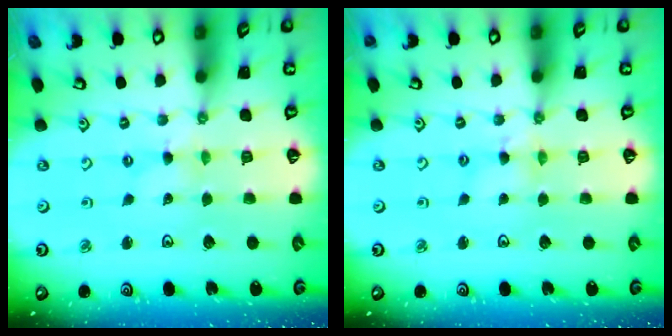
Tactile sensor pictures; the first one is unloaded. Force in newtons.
{"total": 2.9, "press": 2.9, "slide": 0.3}